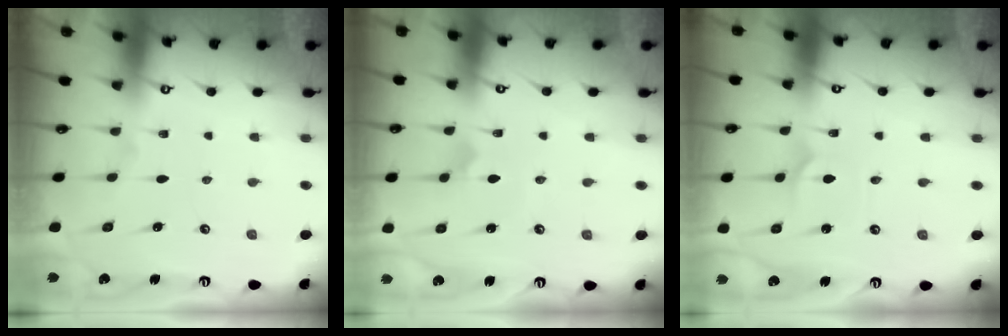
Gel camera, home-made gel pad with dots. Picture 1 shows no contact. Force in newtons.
{"total": 3.6, "press": 3.6, "slide": 0.2}
{"total": 1.7, "press": 1.6, "slide": 0.1}